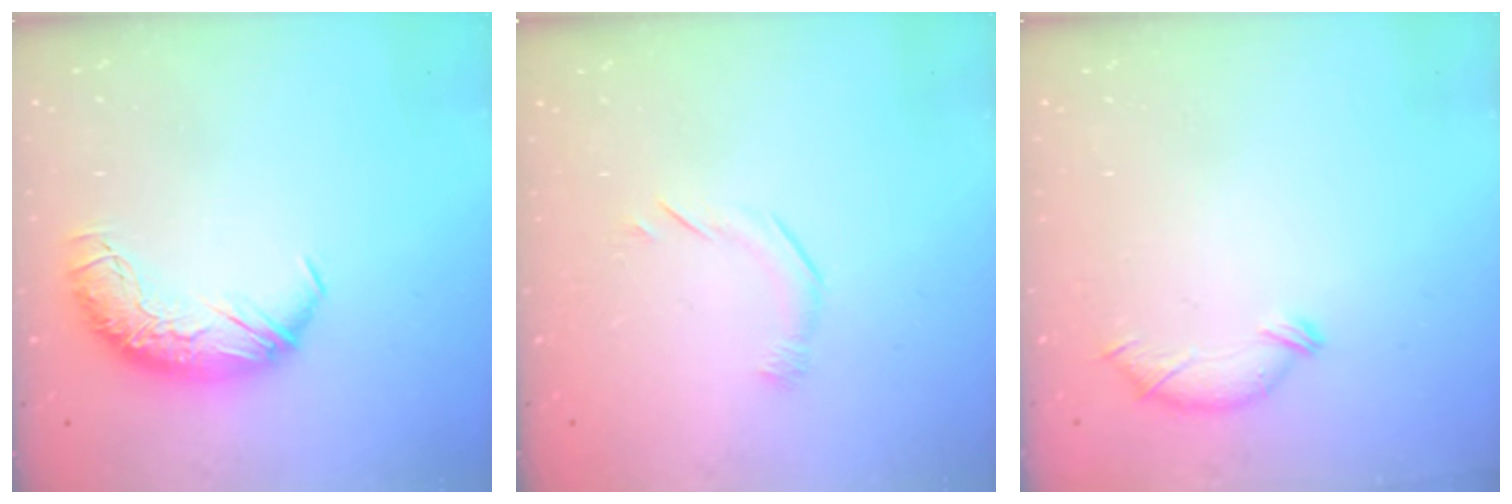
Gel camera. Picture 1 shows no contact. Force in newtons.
{"total": 5.4, "press": 5.3, "slide": 1.1}
{"total": 6.3, "press": 6.2, "slide": 0.4}